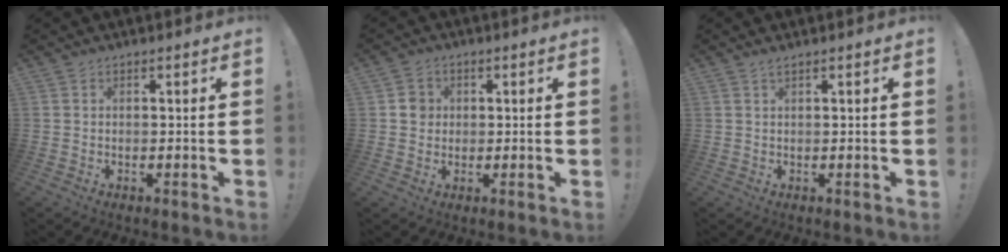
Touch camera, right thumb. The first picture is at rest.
{"total": 4.1, "force": [0.5, 3.9, 1.1], "torque": [-0.005, 0.003, 0.008]}
{"total": 1.0, "force": [0.8, -0.1, 0.6], "torque": [-0.016, 0.001, 0.015]}